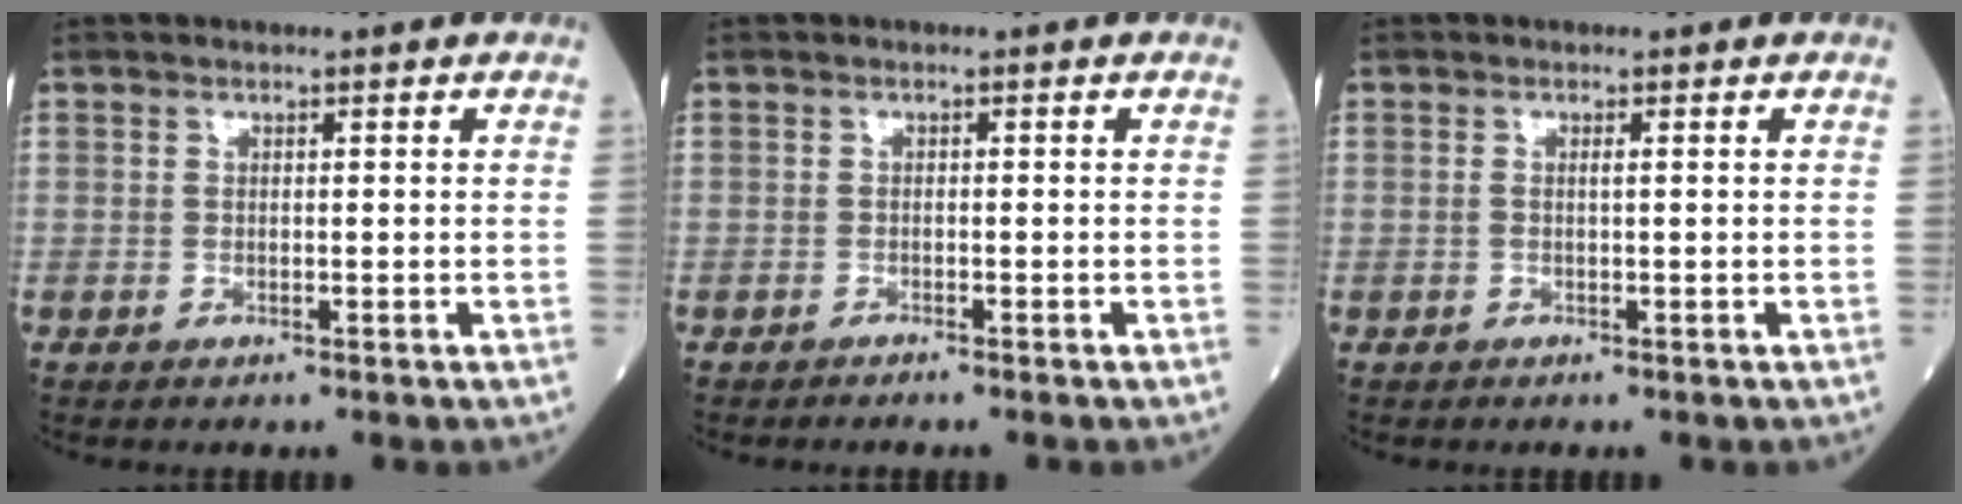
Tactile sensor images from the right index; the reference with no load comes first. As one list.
[{"total": 1.5, "force": [-1.3, 0.0, 0.6], "torque": [-0.009, 0.000, -0.015]}, {"total": 0.7, "force": [0.1, 0.0, 0.7], "torque": [-0.017, -0.001, -0.001]}]